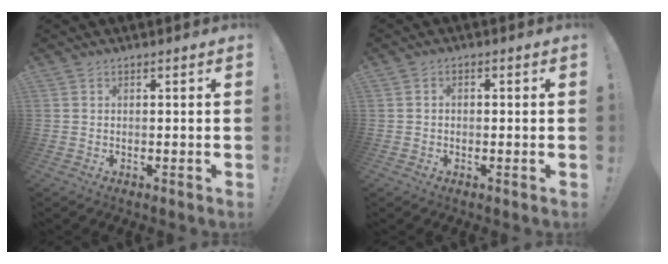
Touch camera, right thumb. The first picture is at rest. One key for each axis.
{"total": 1.3, "fx": -0.8, "fy": 0.9, "fz": 0.5, "tx": -0.010, "ty": 0.007, "tz": -0.015}